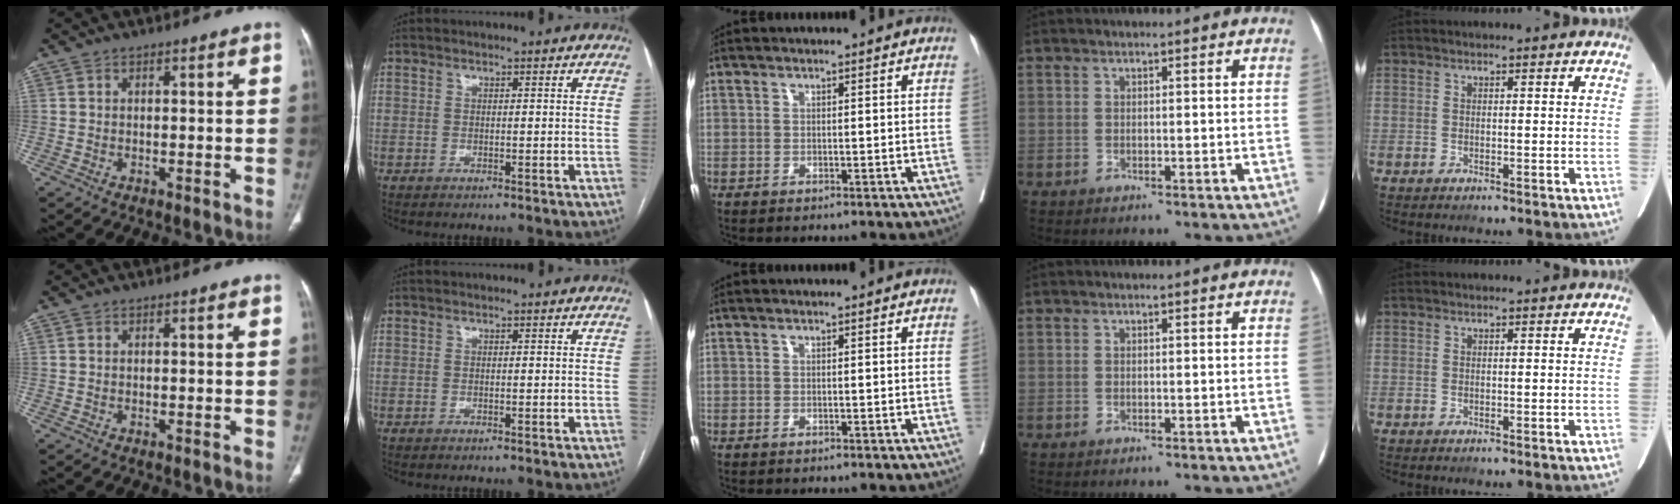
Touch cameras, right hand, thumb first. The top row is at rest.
{}